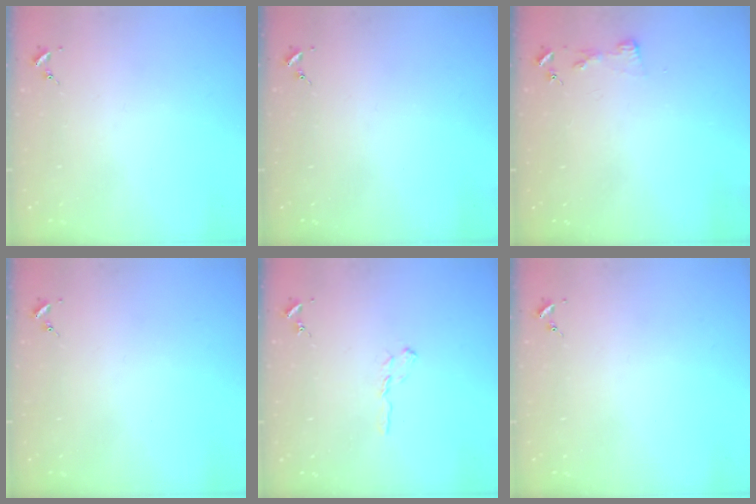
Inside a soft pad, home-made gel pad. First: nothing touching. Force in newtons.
{"total": 0.0}
{"total": 3.1, "press": 3.1, "slide": 0.4}
{"total": 0.0}
{"total": 5.5, "press": 5.5, "slide": 0.6}
{"total": 0.0}